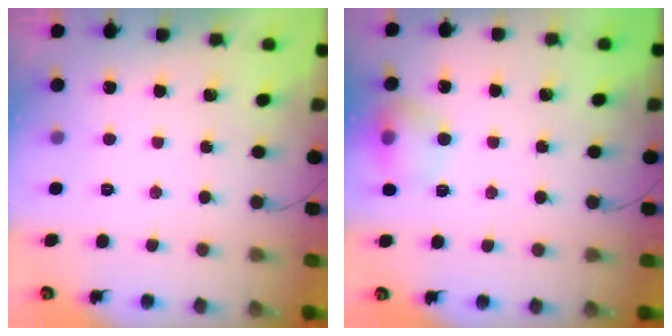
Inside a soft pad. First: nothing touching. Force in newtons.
{"total": 10.9, "press": 10.8, "slide": 1.4}